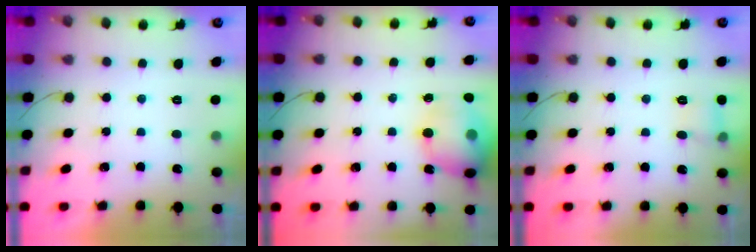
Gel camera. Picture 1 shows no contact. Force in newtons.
{"total": 16.2, "press": 15.2, "slide": 5.6}
{"total": 5.2, "press": 4.9, "slide": 1.7}